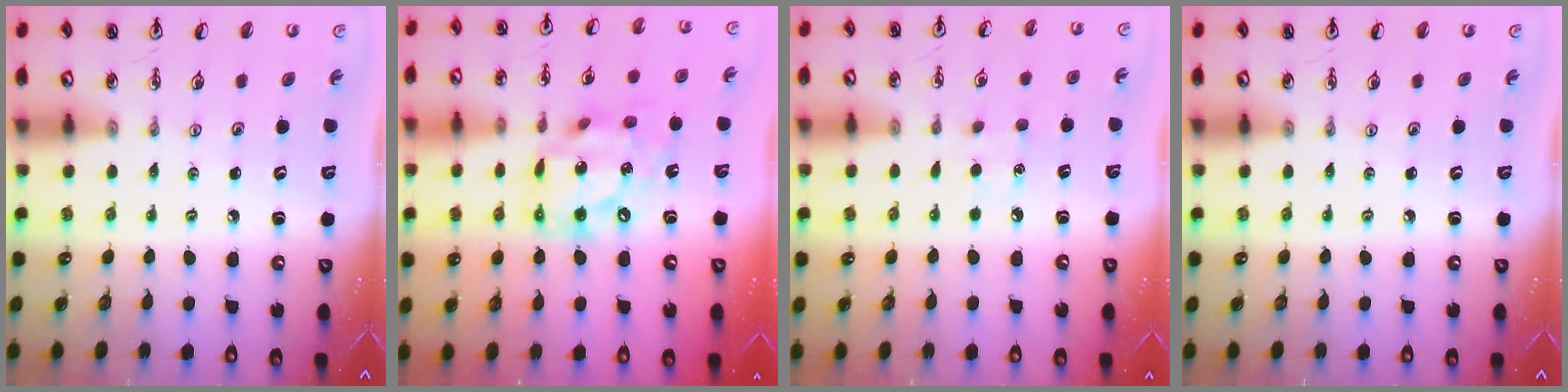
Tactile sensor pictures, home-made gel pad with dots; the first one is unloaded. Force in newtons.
{"total": 14.6, "press": 14.6, "slide": 1.1}
{"total": 5.4, "press": 5.4, "slide": 0.5}
{"total": 0.0}